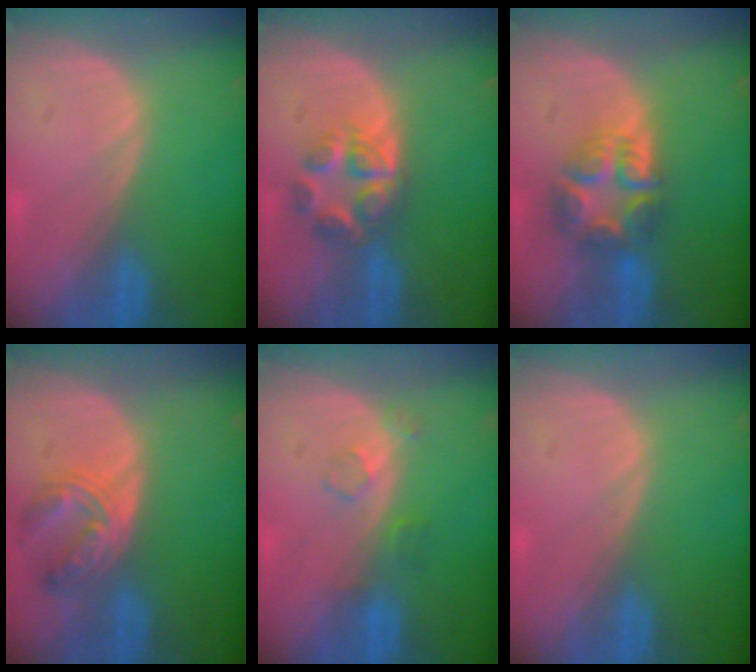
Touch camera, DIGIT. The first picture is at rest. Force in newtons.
{"total": 5.9, "press": 5.5, "slide": 2.2}
{"total": 7.7, "press": 6.8, "slide": 3.7}
{"total": 5.7, "press": 5.7, "slide": 0.4}
{"total": 2.5, "press": 2.5, "slide": 0.3}
{"total": 0.0}